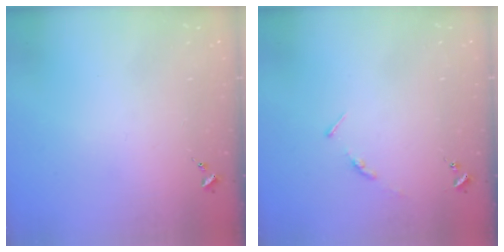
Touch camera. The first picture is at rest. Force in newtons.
{"total": 3.4, "press": 3.4, "slide": 0.3}